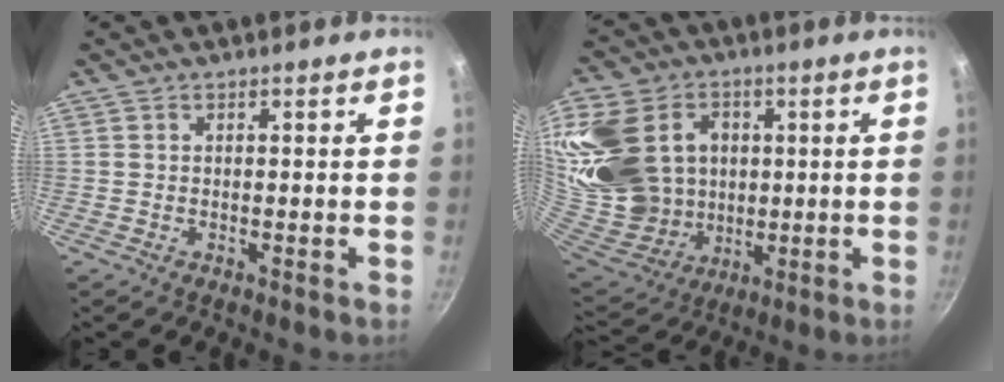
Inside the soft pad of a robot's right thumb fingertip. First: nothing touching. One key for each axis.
{"total": 25.7, "fx": 5.4, "fy": 20.3, "fz": 14.7, "tx": -0.300, "ty": -0.001, "tz": 0.116}